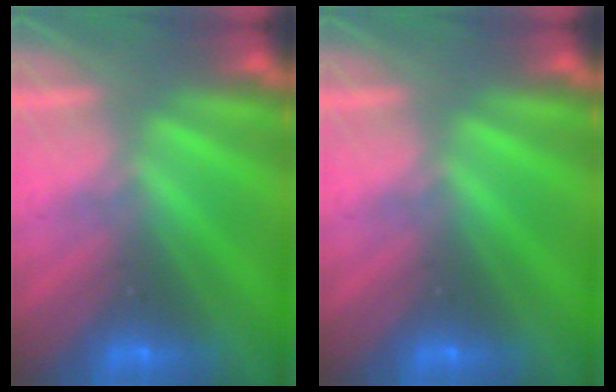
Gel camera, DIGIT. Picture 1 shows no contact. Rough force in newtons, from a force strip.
{"total": 0.0}